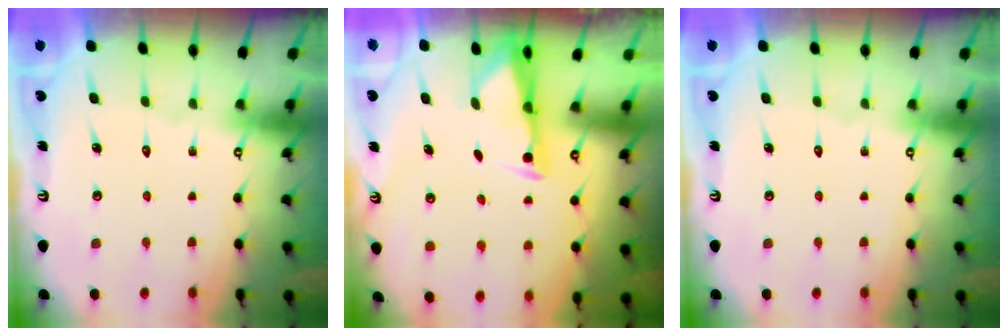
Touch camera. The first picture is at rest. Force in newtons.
{"total": 2.9, "press": 2.9, "slide": 0.4}
{"total": 0.0}